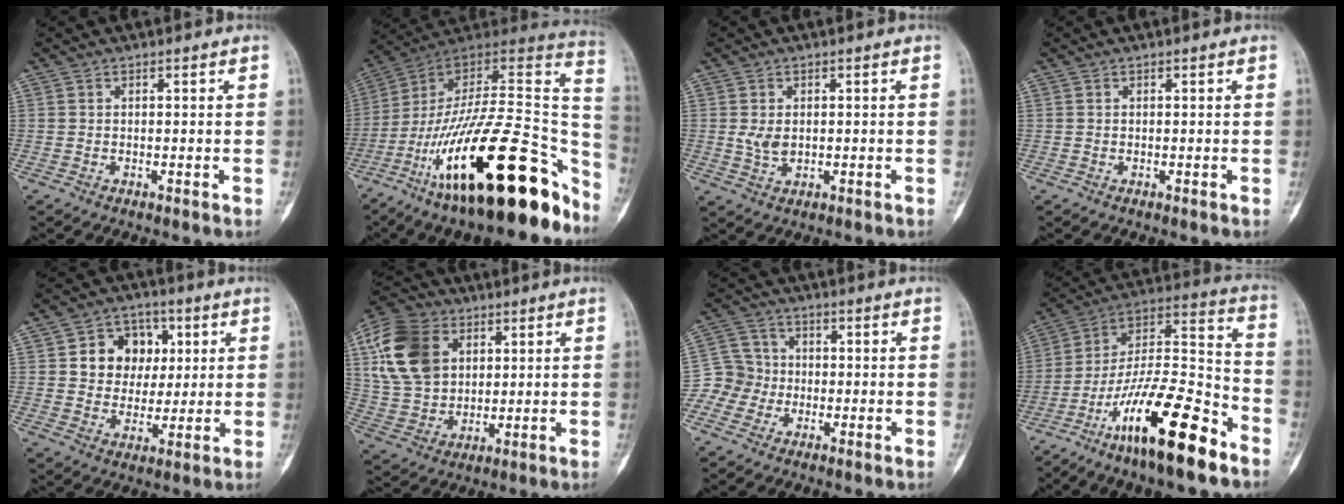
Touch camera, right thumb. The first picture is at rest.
{"total": 34.3, "force": [-17.3, 11.4, 27.4], "torque": [-0.356, 0.075, -0.279]}
{"total": 3.2, "force": [0.1, 2.1, 2.3], "torque": [-0.041, -0.006, 0.007]}
{"total": 0.0}
{"total": 10.7, "force": [2.6, 9.0, 5.1], "torque": [-0.026, -0.002, 0.043]}
{"total": 16.9, "force": [5.6, 12.4, 10.1], "torque": [-0.181, -0.006, 0.105]}
{"total": 7.6, "force": [-2.4, 7.1, 1.6], "torque": [-0.009, 0.023, -0.051]}
{"total": 23.0, "force": [-13.5, 5.8, 17.7], "torque": [-0.336, 0.072, -0.238]}